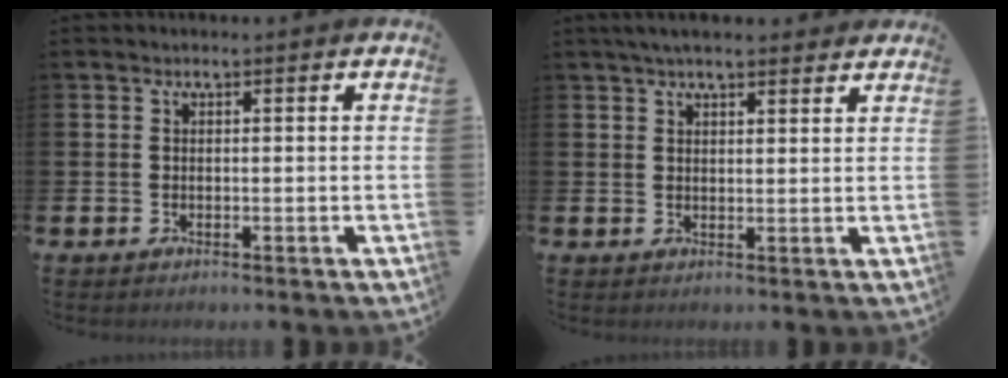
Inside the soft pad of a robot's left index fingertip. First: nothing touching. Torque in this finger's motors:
{"motor_torque": [0.50, -0.81, 0.84, 0.21]}